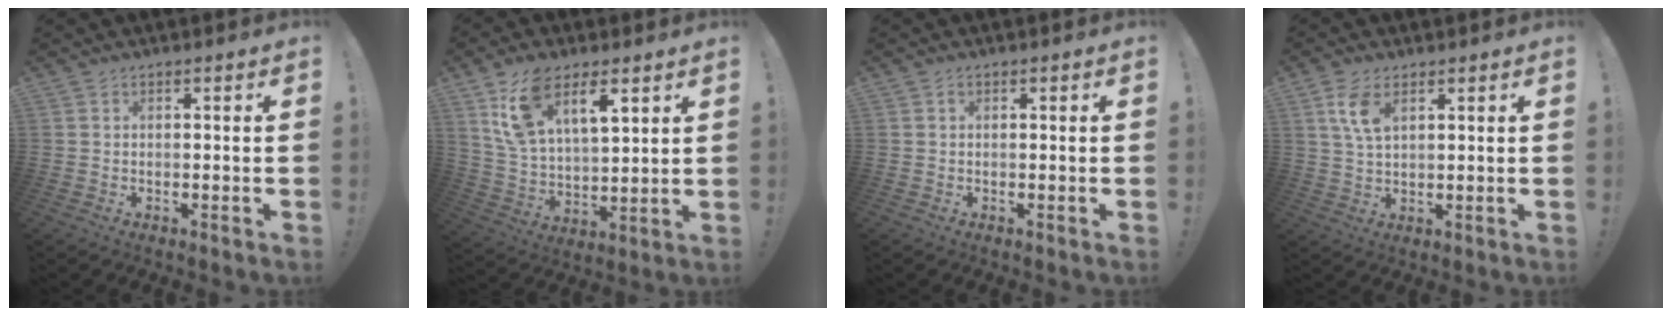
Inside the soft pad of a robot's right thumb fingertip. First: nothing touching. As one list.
[{"total": 14.5, "force": [8.6, 6.9, 9.5], "torque": [-0.166, -0.036, 0.157]}, {"total": 0.6, "force": [0.2, 0.5, 0.3], "torque": [-0.002, 0.000, 0.002]}, {"total": 7.3, "force": [3.3, 3.7, 5.4], "torque": [-0.103, -0.009, 0.060]}]